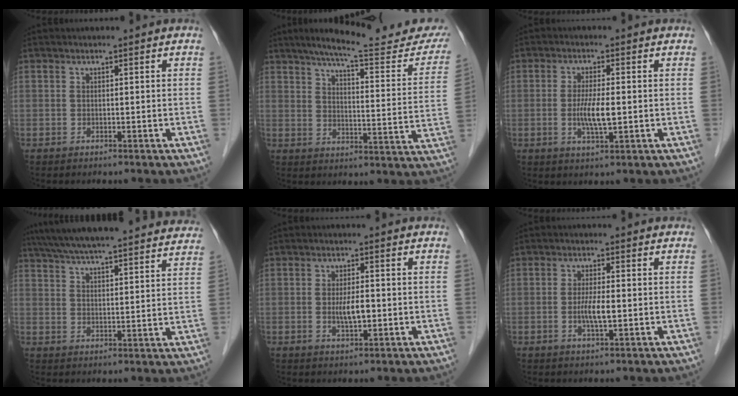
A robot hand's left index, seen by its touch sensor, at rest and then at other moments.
{"total": 22.9, "force": [19.9, 2.8, 11.0], "torque": [-0.158, -0.034, 0.256]}
{"total": 4.8, "force": [-0.6, 0.8, 4.7], "torque": [-0.097, -0.008, -0.009]}
{"total": 29.5, "force": [26.9, 3.0, 11.7], "torque": [-0.199, -0.010, 0.346]}
{"total": 3.5, "force": [-0.5, 1.0, 3.3], "torque": [-0.065, -0.002, -0.006]}
{"total": 3.5, "force": [-0.6, 0.5, 3.4], "torque": [-0.070, -0.004, -0.011]}